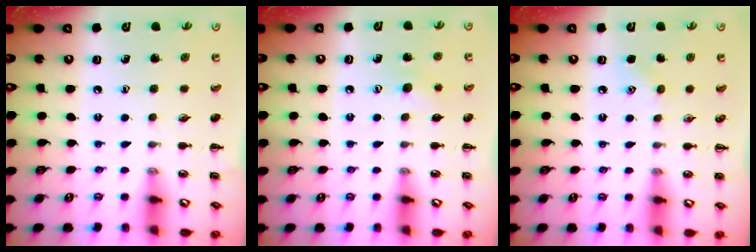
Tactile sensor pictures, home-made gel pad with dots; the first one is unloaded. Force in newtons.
{"total": 6.9, "press": 6.7, "slide": 1.5}
{"total": 3.9, "press": 3.8, "slide": 0.9}